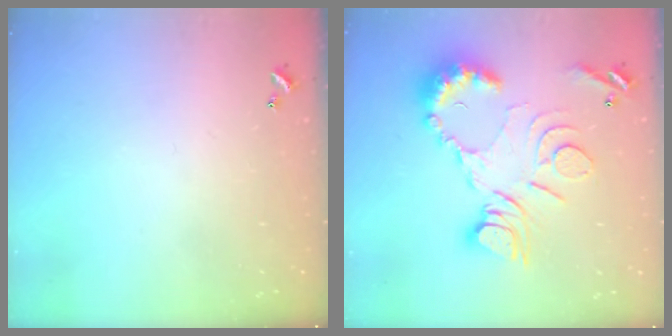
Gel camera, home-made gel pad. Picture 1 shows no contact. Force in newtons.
{"total": 16.2, "press": 16.1, "slide": 2.0}